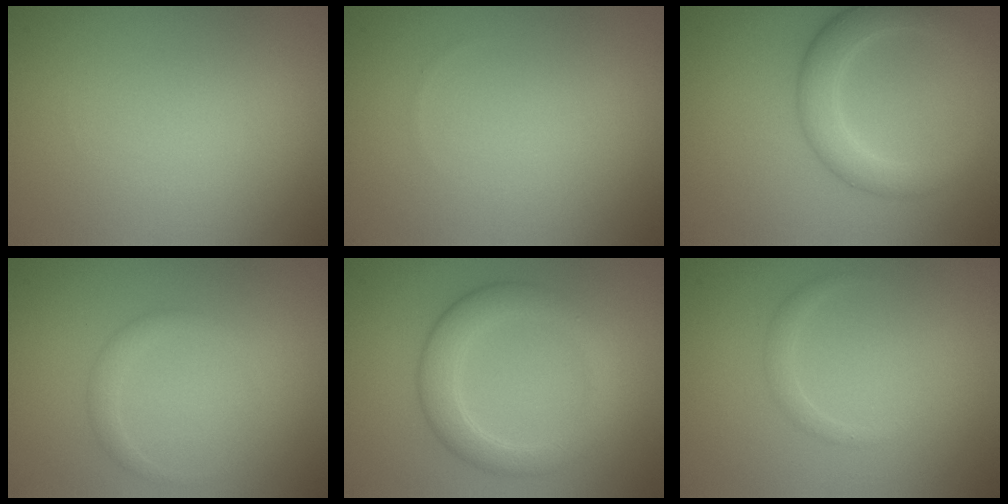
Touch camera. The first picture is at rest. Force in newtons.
{"total": 0.0}
{"total": 4.1, "press": 4.1, "slide": 0.1}
{"total": 1.2, "press": 1.2, "slide": 0.1}
{"total": 3.9, "press": 3.9, "slide": 0.2}
{"total": 1.0, "press": 1.0, "slide": 0.0}